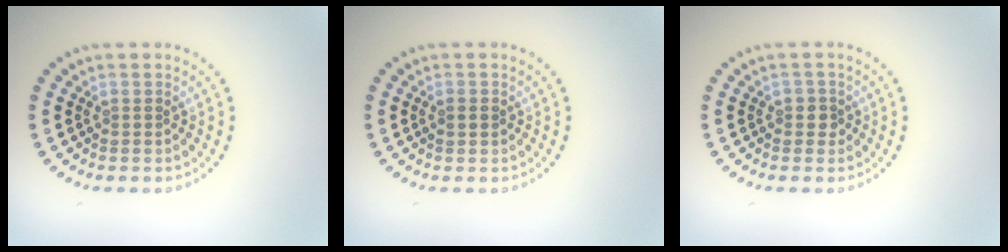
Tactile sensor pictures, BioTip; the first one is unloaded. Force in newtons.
{"total": 1.2, "press": 1.1, "slide": 0.1}
{"total": 1.3, "press": 1.1, "slide": 0.6}